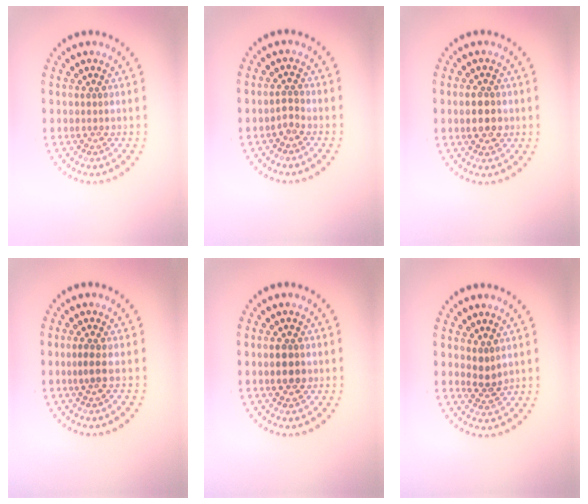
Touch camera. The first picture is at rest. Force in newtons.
{"total": 1.1, "press": 0.9, "slide": 0.6}
{"total": 2.7, "press": 2.7, "slide": 0.1}
{"total": 1.2, "press": 0.9, "slide": 0.7}
{"total": 2.1, "press": 2.0, "slide": 0.1}
{"total": 1.6, "press": 1.3, "slide": 0.9}